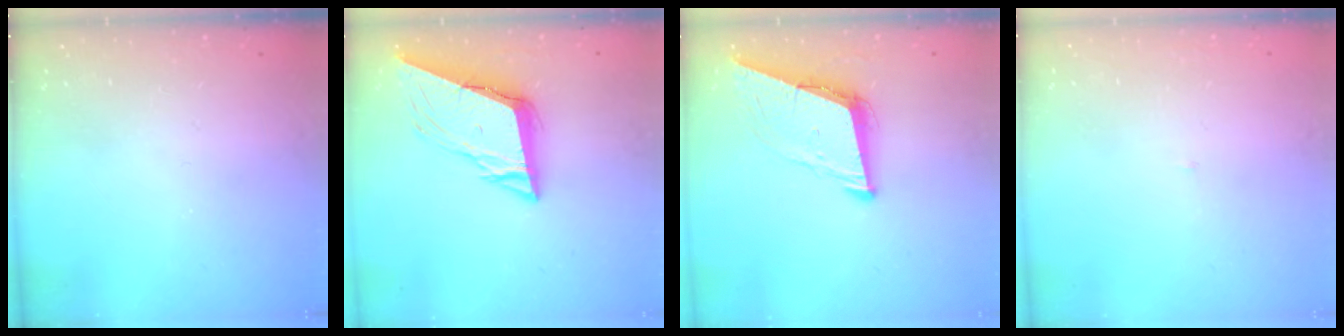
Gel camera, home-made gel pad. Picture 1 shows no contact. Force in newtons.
{"total": 10.3, "press": 9.9, "slide": 2.9}
{"total": 8.8, "press": 8.1, "slide": 3.6}
{"total": 2.1, "press": 2.1, "slide": 0.1}